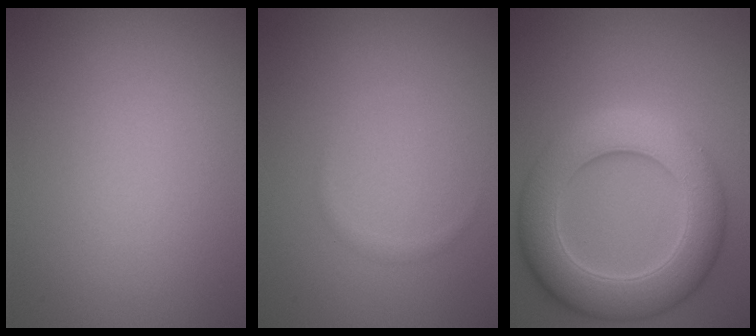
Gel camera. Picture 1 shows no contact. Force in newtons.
{"total": 0.6, "press": 0.6, "slide": 0.0}
{"total": 8.5, "press": 8.4, "slide": 0.4}